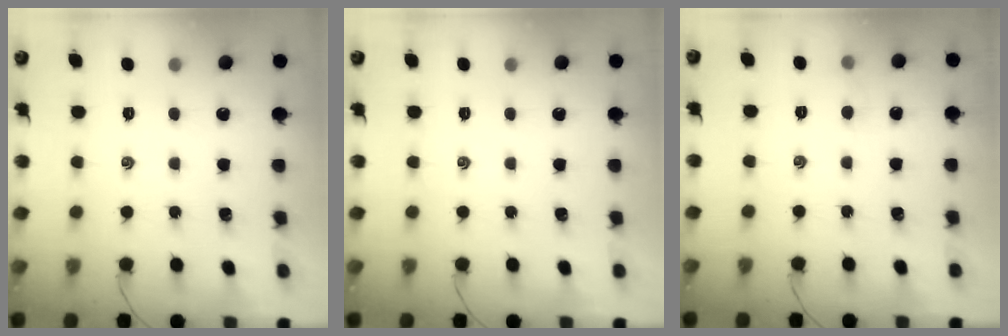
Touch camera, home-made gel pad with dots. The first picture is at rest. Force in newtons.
{"total": 0.0}
{"total": 3.3, "press": 3.2, "slide": 0.8}